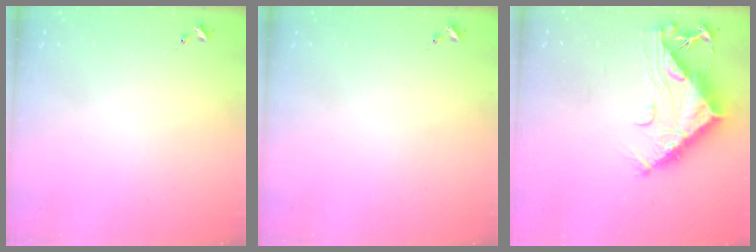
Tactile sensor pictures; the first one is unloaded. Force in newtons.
{"total": 0.0}
{"total": 14.1, "press": 14.0, "slide": 1.3}